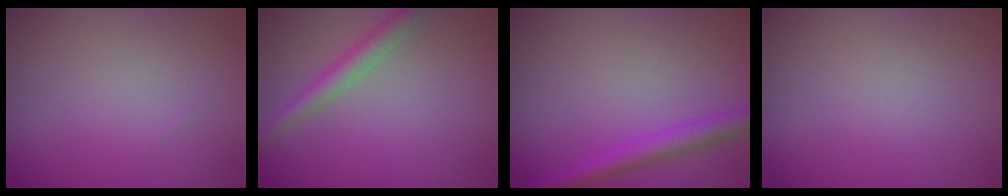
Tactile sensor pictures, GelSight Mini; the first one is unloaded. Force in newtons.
{"total": 2.7, "press": 2.7, "slide": 0.2}
{"total": 3.0, "press": 3.0, "slide": 0.0}
{"total": 0.0}